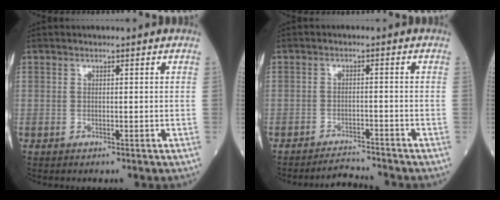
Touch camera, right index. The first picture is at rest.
{"total": 3.5, "force": [-3.4, -0.7, -0.2], "torque": [0.001, -0.012, -0.057]}